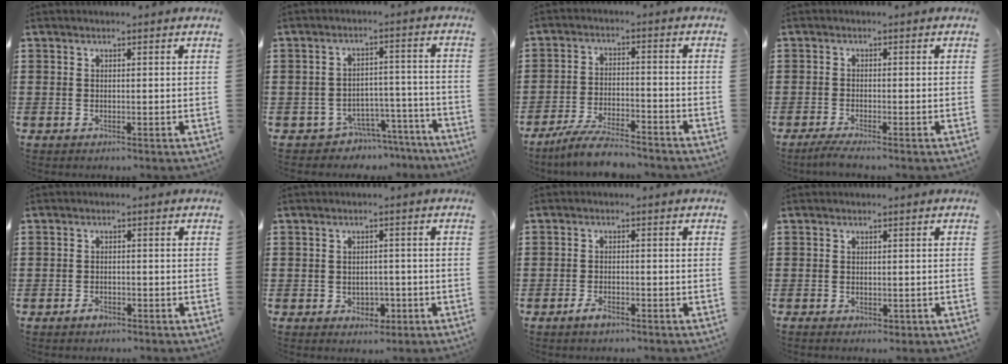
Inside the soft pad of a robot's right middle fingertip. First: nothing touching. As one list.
[{"total": 4.5, "force": [-4.3, 1.2, 0.4], "torque": [-0.013, 0.012, -0.089]}, {"total": 6.2, "force": [-5.7, 0.6, 2.5], "torque": [-0.057, -0.002, -0.110]}, {"total": 1.5, "force": [-1.2, -0.1, 0.9], "torque": [-0.015, 0.001, -0.023]}, {"total": 1.4, "force": [-1.1, 0.6, 0.6], "torque": [-0.014, -0.002, -0.022]}, {"total": 2.1, "force": [-0.8, 1.7, 1.0], "torque": [-0.016, 0.001, -0.020]}, {"total": 2.4, "force": [-1.6, 0.8, 1.6], "torque": [-0.034, 0.000, -0.033]}, {"total": 0.5, "force": [-0.4, 0.3, 0.1], "torque": [-0.004, -0.001, -0.009]}]